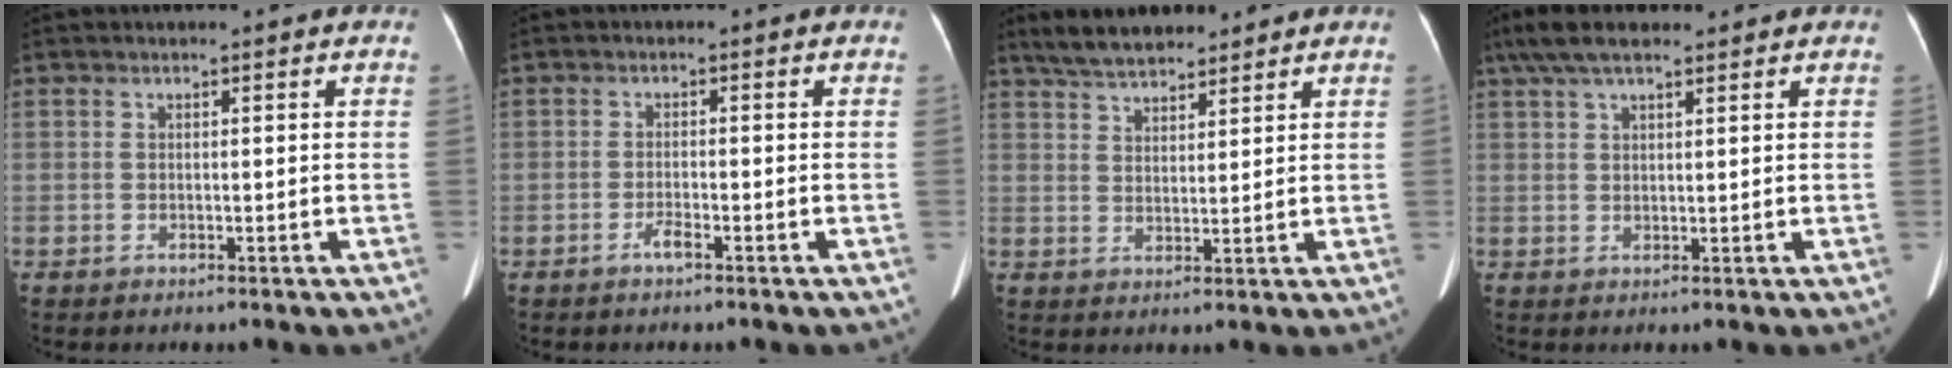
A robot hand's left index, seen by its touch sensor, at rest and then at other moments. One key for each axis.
{"total": 1.5, "fx": -1.2, "fy": 0.1, "fz": 1.0, "tx": -0.021, "ty": -0.004, "tz": -0.023}
{"total": 7.4, "fx": 6.4, "fy": 2.0, "fz": 3.1, "tx": -0.057, "ty": 0.021, "tz": 0.116}
{"total": 7.0, "fx": 5.3, "fy": 1.9, "fz": 4.2, "tx": -0.083, "ty": 0.035, "tz": 0.095}